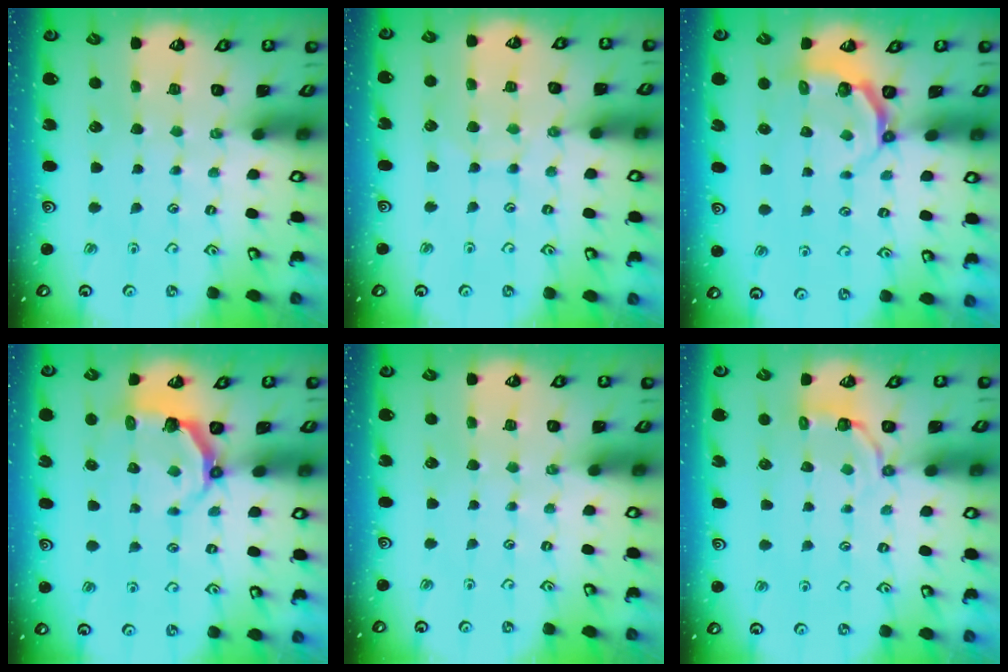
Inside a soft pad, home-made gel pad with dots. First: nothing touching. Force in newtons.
{"total": 6.0, "press": 6.0, "slide": 0.6}
{"total": 4.4, "press": 3.5, "slide": 2.7}
{"total": 4.2, "press": 2.7, "slide": 3.2}
{"total": 0.0}
{"total": 3.9, "press": 2.1, "slide": 3.3}